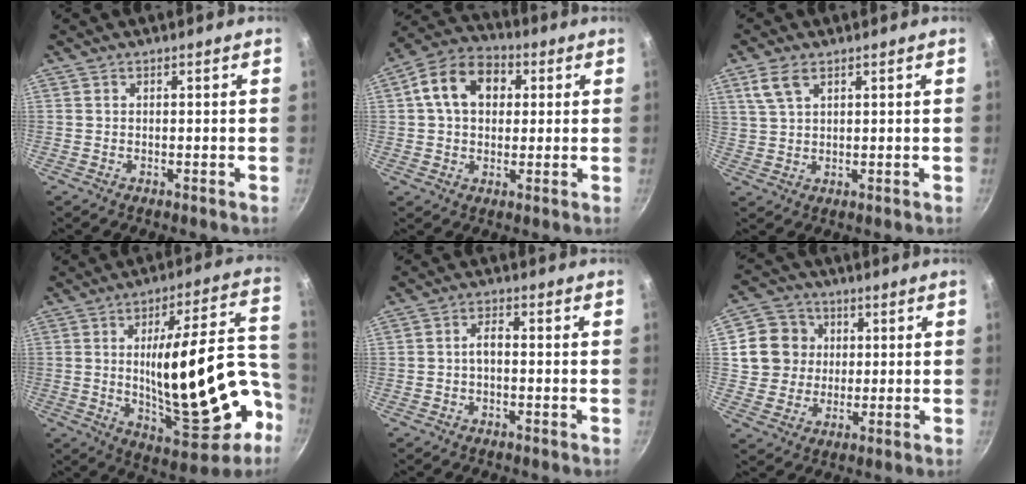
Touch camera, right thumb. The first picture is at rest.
{"total": 12.5, "force": [2.8, 9.1, 8.0], "torque": [-0.110, 0.021, 0.030]}
{"total": 5.3, "force": [2.9, 2.8, 3.4], "torque": [-0.065, -0.001, 0.062]}
{"total": 25.8, "force": [-4.3, 10.3, 23.2], "torque": [-0.319, 0.044, -0.033]}
{"total": 2.8, "force": [-0.7, 1.5, 2.3], "torque": [-0.038, 0.019, -0.014]}
{"total": 9.9, "force": [2.0, 9.2, 3.0], "torque": [-0.020, 0.014, 0.033]}